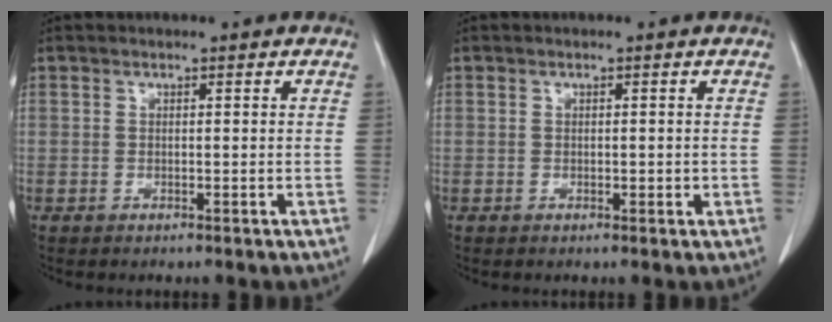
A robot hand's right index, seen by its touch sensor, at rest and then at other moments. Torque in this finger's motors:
{"motor_torque": [-0.16, 0.23, 0.00, 0.02]}